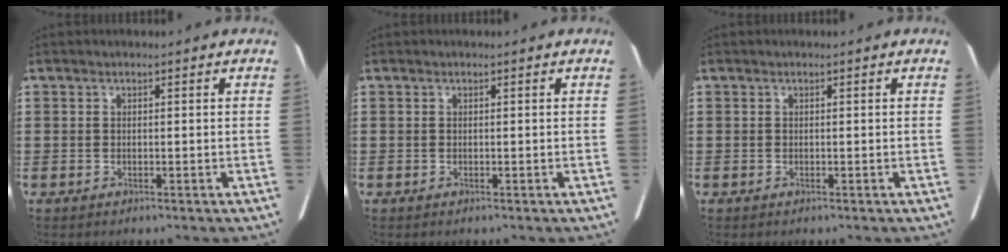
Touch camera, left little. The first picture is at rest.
{"total": 0.0}
{"total": 0.0}